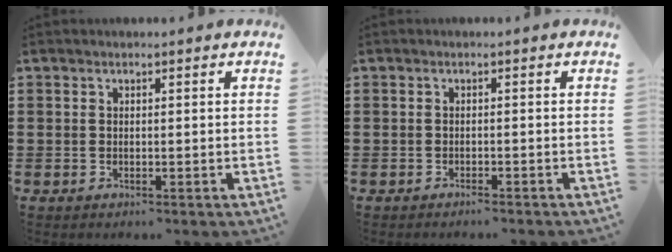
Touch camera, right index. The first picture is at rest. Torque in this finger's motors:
{"motor_torque": [-0.73, 1.09, -0.63, -0.21]}